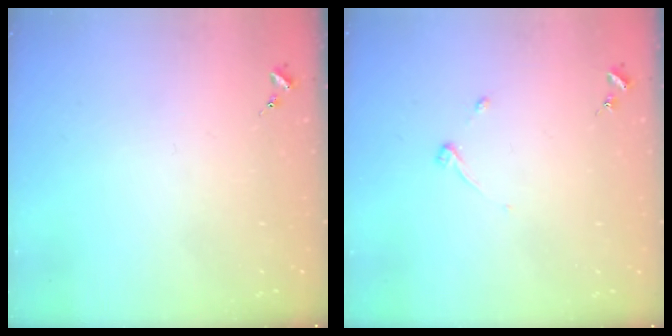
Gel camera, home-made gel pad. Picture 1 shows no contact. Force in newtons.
{"total": 3.3, "press": 3.2, "slide": 0.6}